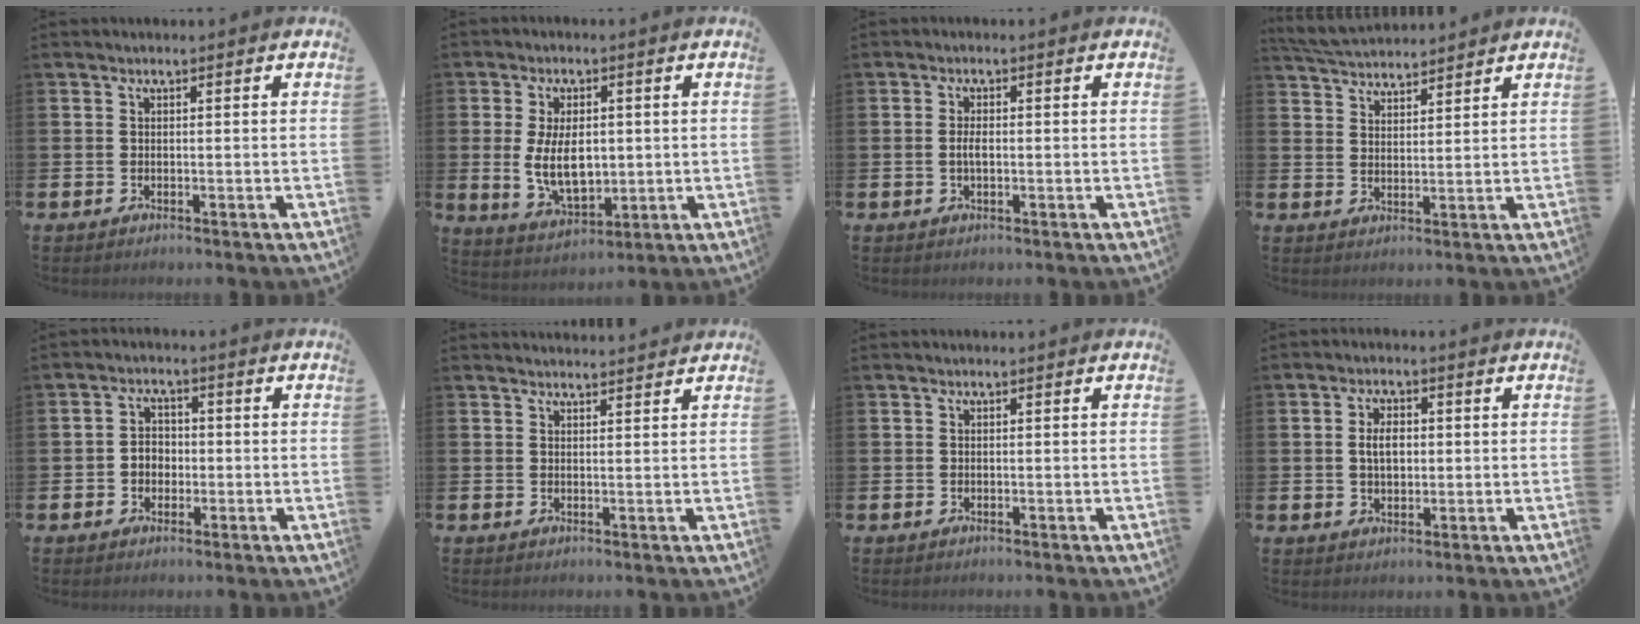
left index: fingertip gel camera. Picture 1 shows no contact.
{"total": 7.3, "force": [0.4, 4.2, 6.0], "torque": [-0.102, -0.003, 0.001]}
{"total": 1.8, "force": [-0.1, 0.7, 1.7], "torque": [-0.028, 0.000, -0.004]}
{"total": 4.8, "force": [4.7, 0.4, 0.4], "torque": [-0.029, -0.019, 0.089]}
{"total": 2.8, "force": [-0.7, 2.4, 1.2], "torque": [-0.017, 0.004, -0.019]}
{"total": 2.0, "force": [2.0, 0.1, -0.1], "torque": [0.012, -0.015, 0.033]}
{"total": 0.0}
{"total": 3.5, "force": [0.5, 2.1, 2.7], "torque": [-0.023, -0.003, 0.001]}